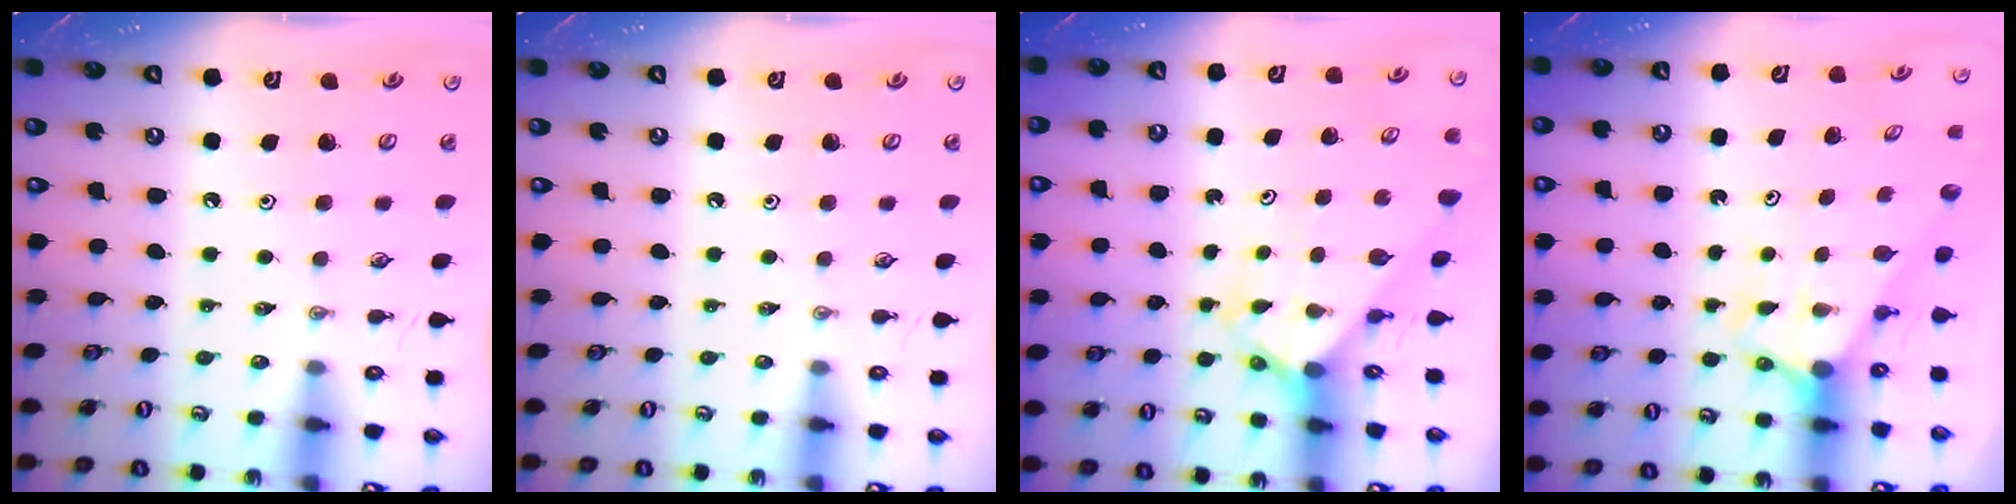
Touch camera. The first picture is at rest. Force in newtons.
{"total": 0.0}
{"total": 2.3, "press": 2.3, "slide": 0.2}
{"total": 2.9, "press": 2.9, "slide": 0.0}